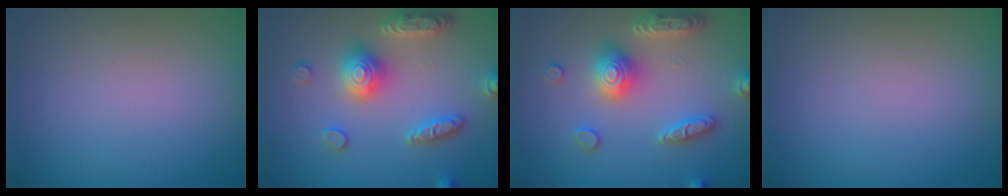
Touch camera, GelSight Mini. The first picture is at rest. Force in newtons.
{"total": 5.4, "press": 5.3, "slide": 1.0}
{"total": 5.4, "press": 5.3, "slide": 1.0}
{"total": 0.0}